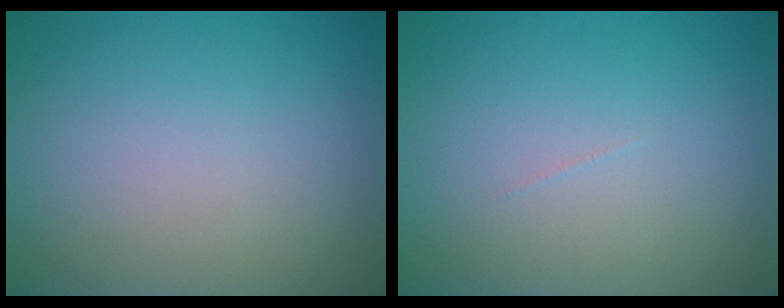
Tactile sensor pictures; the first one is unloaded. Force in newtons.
{"total": 0.0}